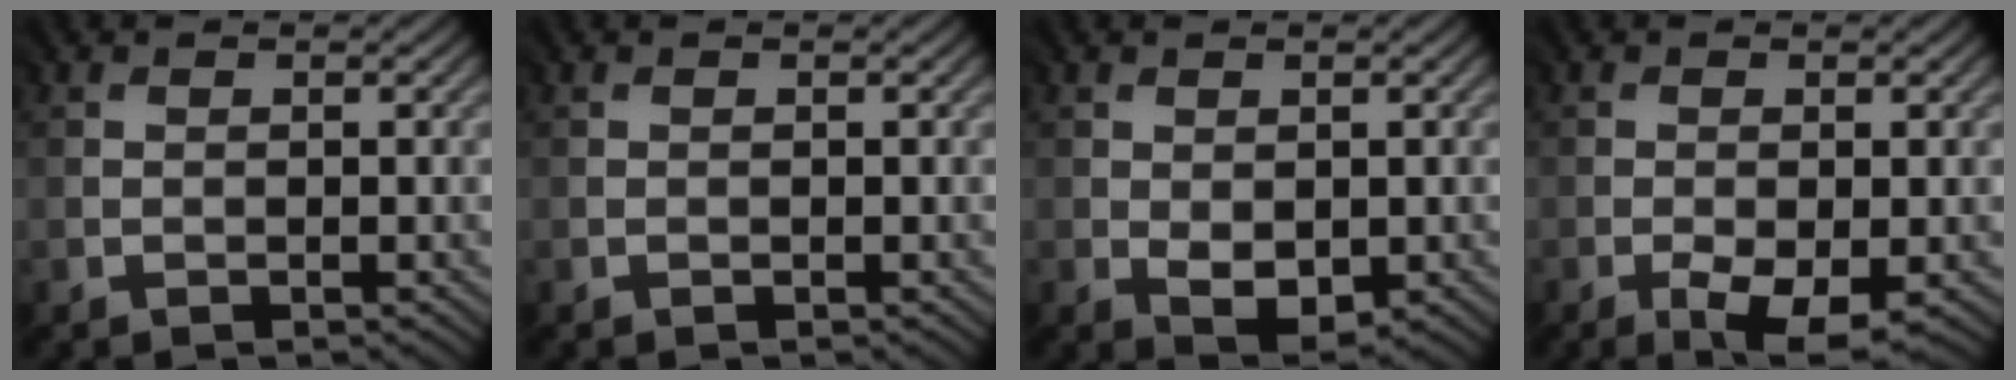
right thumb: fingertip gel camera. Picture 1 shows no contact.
{"total": 0.0}
{"total": 3.4, "force": [-0.6, 2.2, 2.5], "torque": [-0.049, -0.009, -0.004]}
{"total": 5.1, "force": [-2.4, 2.0, 4.0], "torque": [-0.078, -0.013, -0.035]}